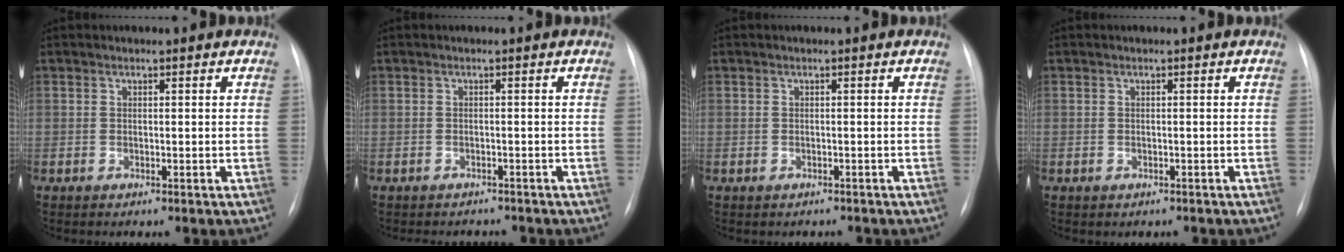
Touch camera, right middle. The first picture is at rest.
{"total": 3.9, "force": [-3.6, 1.6, 0.5], "torque": [-0.004, 0.002, -0.042]}
{"total": 1.6, "force": [-1.3, 0.8, 0.2], "torque": [-0.006, 0.001, -0.016]}
{"total": 1.0, "force": [-0.7, 0.7, 0.1], "torque": [-0.003, 0.002, -0.007]}